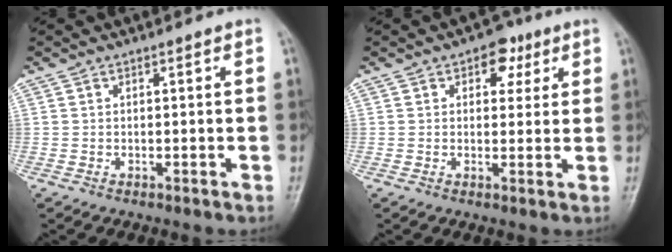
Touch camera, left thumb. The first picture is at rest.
{"total": 5.0, "force": [2.3, 3.4, 2.8], "torque": [-0.004, -0.003, 0.025]}